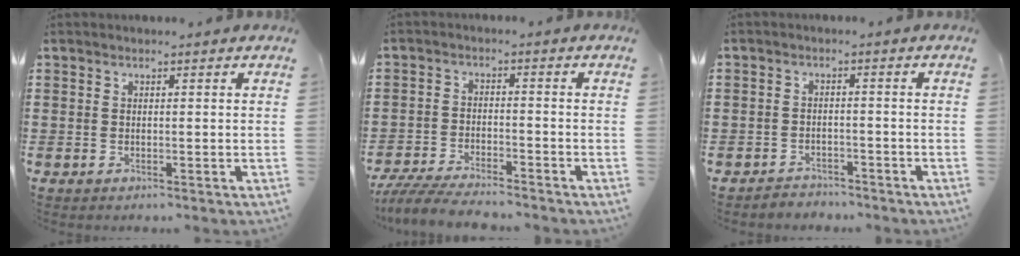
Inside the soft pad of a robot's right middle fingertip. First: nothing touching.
{"total": 5.3, "force": [-5.1, 0.4, 1.7], "torque": [-0.046, -0.008, -0.104]}
{"total": 2.6, "force": [-2.5, 0.6, -0.4], "torque": [0.000, 0.003, -0.059]}